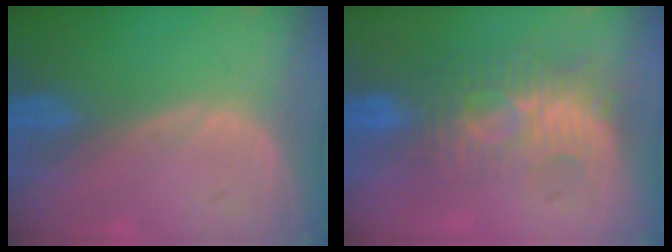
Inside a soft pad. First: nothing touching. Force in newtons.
{"total": 9.8, "press": 8.5, "slide": 4.8}